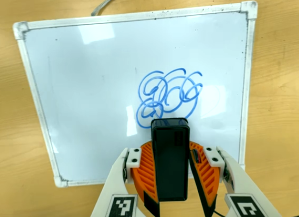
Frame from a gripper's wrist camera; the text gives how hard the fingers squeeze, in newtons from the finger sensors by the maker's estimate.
{"total": 6.8, "left": 6.6, "right": 7.0}